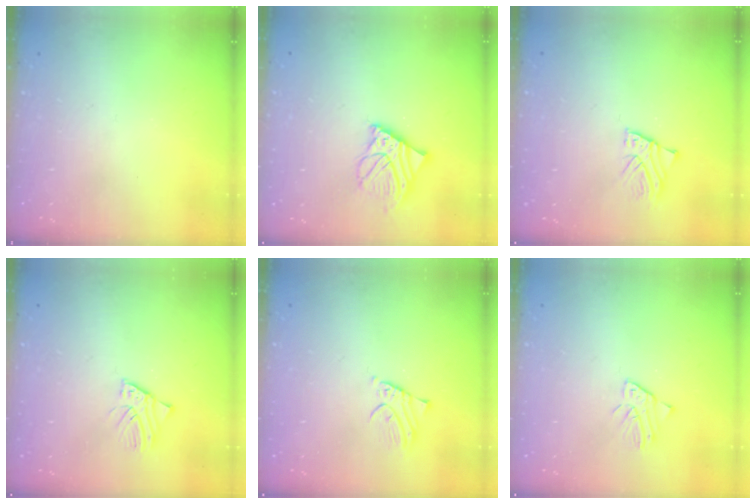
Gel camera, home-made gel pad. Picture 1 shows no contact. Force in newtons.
{"total": 9.4, "press": 9.3, "slide": 1.4}
{"total": 2.0, "press": 2.0, "slide": 0.2}
{"total": 1.8, "press": 1.8, "slide": 0.1}
{"total": 2.3, "press": 2.3, "slide": 0.1}
{"total": 1.2, "press": 1.2, "slide": 0.1}